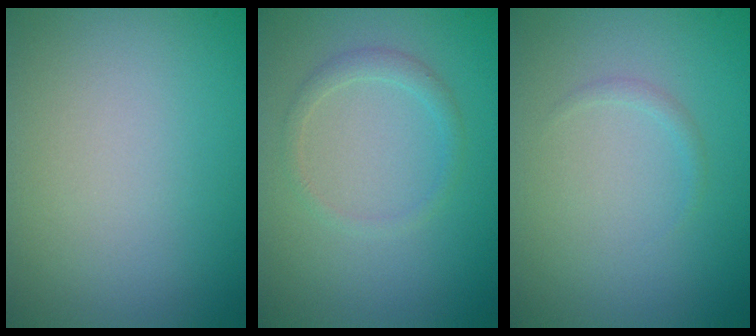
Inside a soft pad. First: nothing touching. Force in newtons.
{"total": 1.3, "press": 1.3, "slide": 0.2}
{"total": 0.6, "press": 0.6, "slide": 0.1}